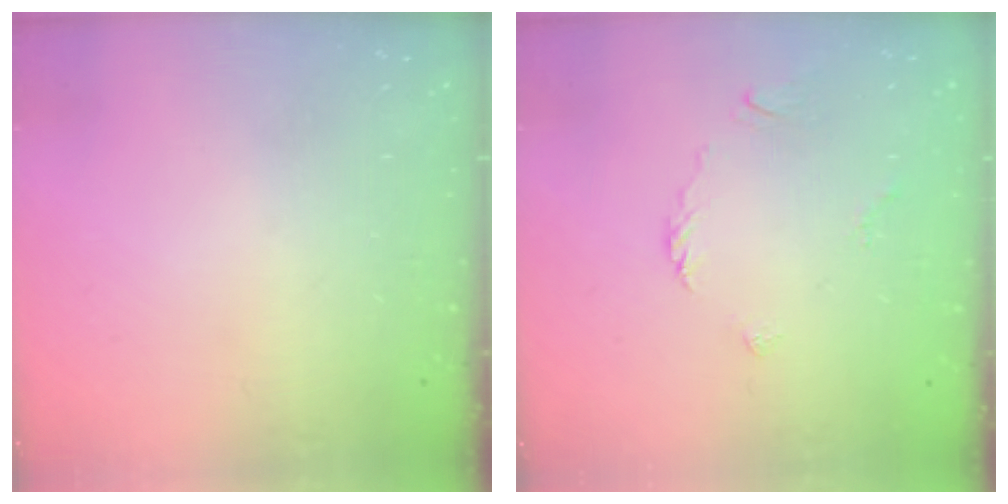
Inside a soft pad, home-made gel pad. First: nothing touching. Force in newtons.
{"total": 2.6, "press": 2.6, "slide": 0.6}